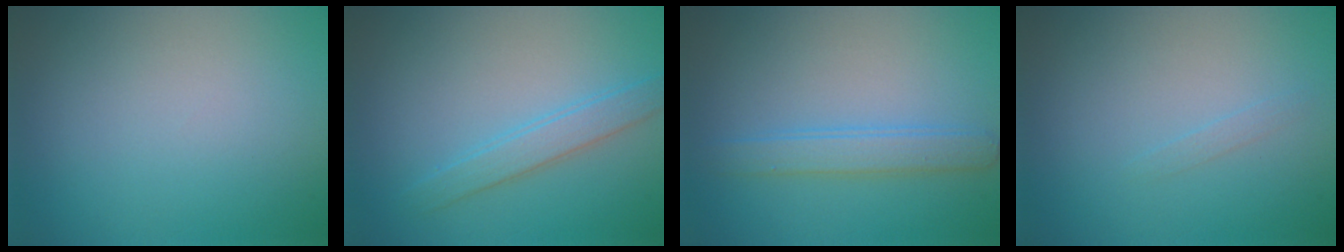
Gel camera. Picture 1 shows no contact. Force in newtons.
{"total": 2.3, "press": 2.3, "slide": 0.0}
{"total": 2.5, "press": 2.5, "slide": 0.1}
{"total": 0.5, "press": 0.5, "slide": 0.1}